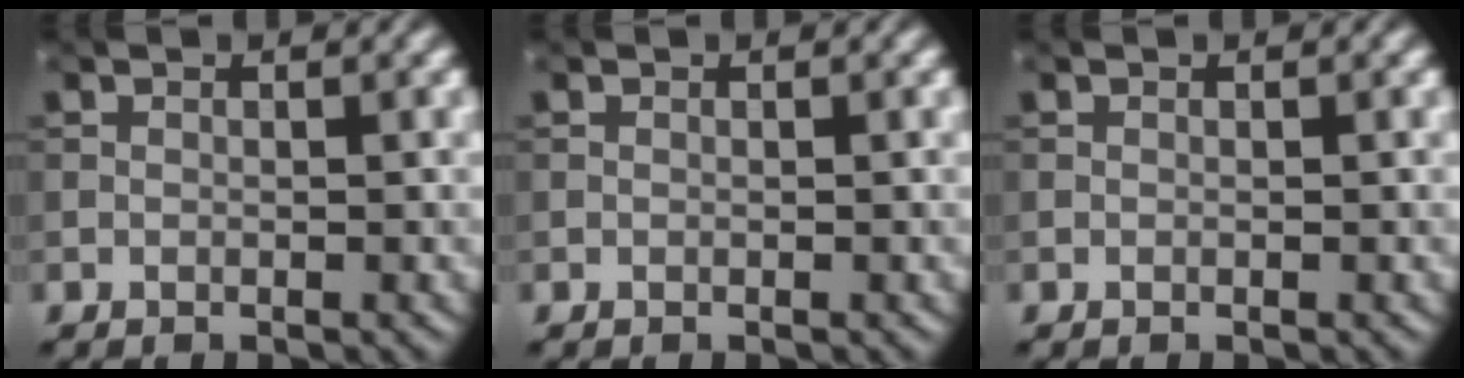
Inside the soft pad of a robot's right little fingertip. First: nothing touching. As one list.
[{"total": 0.0}, {"total": 0.0}]